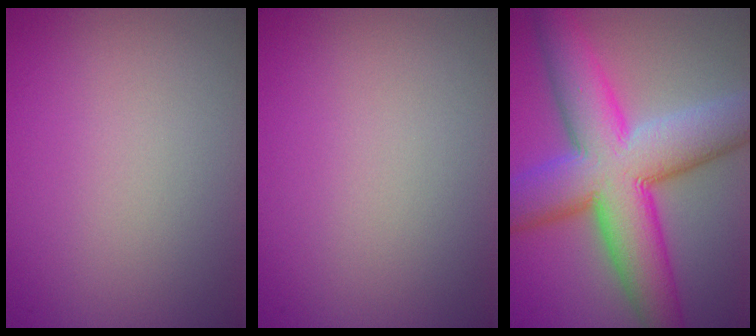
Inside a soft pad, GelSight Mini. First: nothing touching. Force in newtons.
{"total": 0.0}
{"total": 12.9, "press": 12.9, "slide": 0.2}